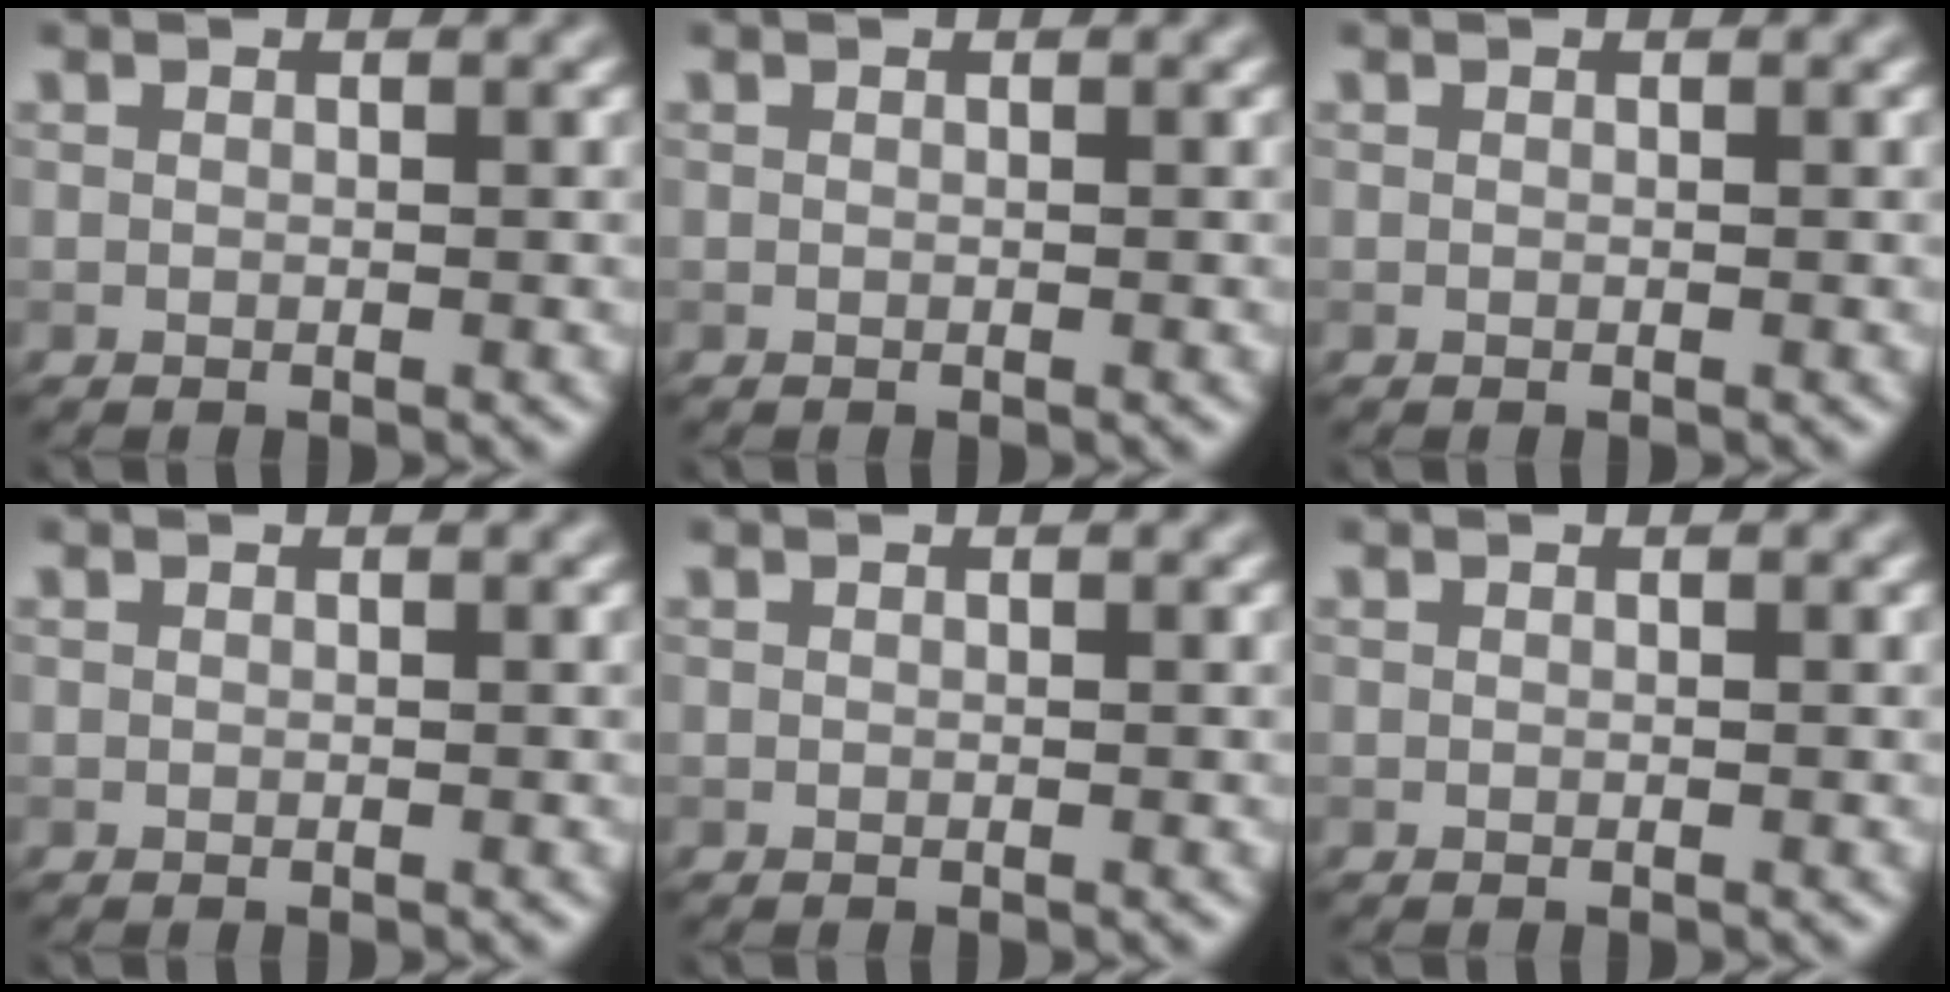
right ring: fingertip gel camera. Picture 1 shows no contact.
{"total": 0.0}
{"total": 0.0}
{"total": 0.0}
{"total": 0.0}
{"total": 0.0}